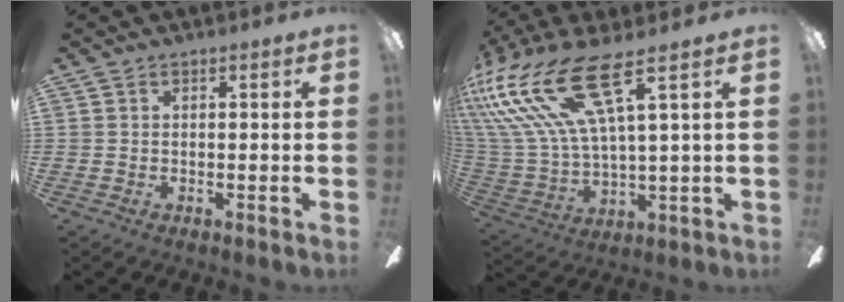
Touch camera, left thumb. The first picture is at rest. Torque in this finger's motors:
{"motor_torque": [0.59, 0.78, 1.81, -1.00, 0.61]}